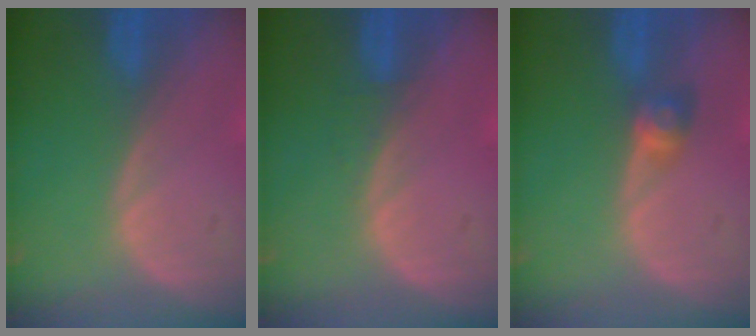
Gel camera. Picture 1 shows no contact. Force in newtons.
{"total": 1.0, "press": 0.9, "slide": 0.3}
{"total": 2.9, "press": 2.5, "slide": 1.4}